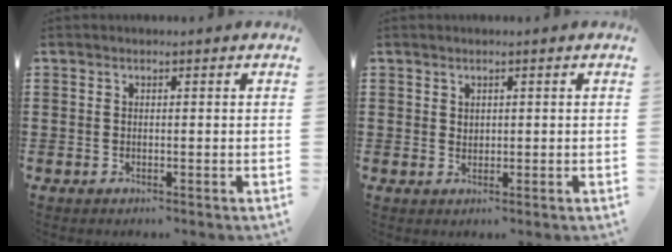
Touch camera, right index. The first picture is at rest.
{"total": 1.1, "force": [0.9, 0.7, 0.2], "torque": [-0.006, 0.002, 0.017]}